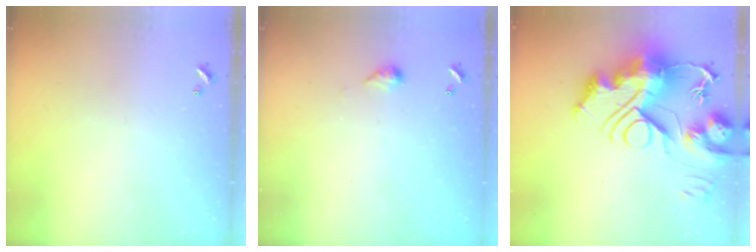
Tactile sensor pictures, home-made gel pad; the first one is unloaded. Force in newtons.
{"total": 3.5, "press": 3.4, "slide": 0.6}
{"total": 0.5, "press": 0.5, "slide": 0.0}